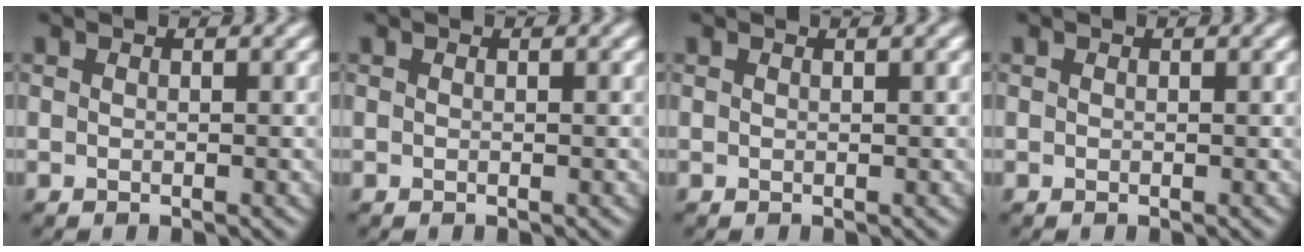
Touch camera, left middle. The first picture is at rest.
{"total": 0.0}
{"total": 1.2, "force": [0.8, 0.5, 0.8], "torque": [0.000, 0.005, -0.002]}
{"total": 0.0}